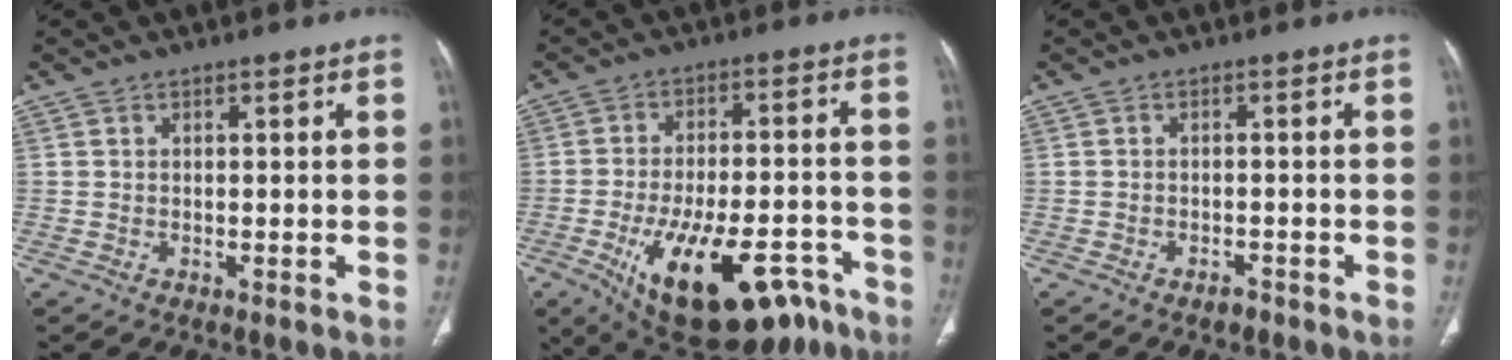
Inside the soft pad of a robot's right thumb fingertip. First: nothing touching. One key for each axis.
{"total": 22.7, "fx": -12.6, "fy": 10.1, "fz": 15.9, "tx": -0.213, "ty": 0.048, "tz": -0.179}
{"total": 1.6, "fx": -1.2, "fy": 0.8, "fz": 0.6, "tx": -0.013, "ty": 0.005, "tz": -0.017}